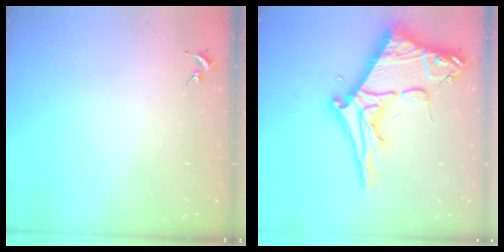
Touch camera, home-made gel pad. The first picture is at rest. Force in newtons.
{"total": 12.1, "press": 12.1, "slide": 1.3}